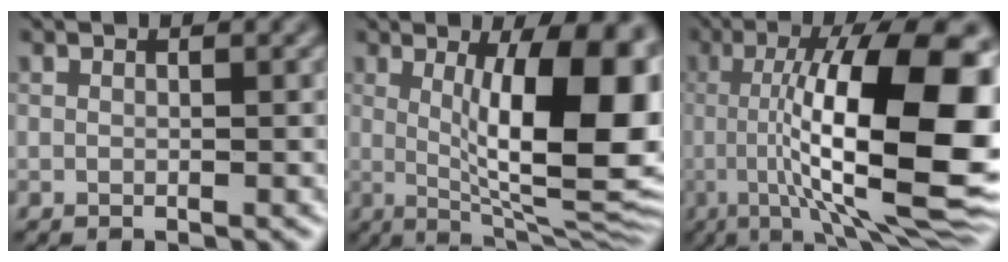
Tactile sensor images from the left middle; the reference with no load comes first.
{"total": 14.4, "force": [1.6, 4.3, 13.6], "torque": [-0.163, -0.002, 0.024]}
{"total": 15.8, "force": [-0.6, 4.1, 15.2], "torque": [-0.216, 0.019, -0.010]}